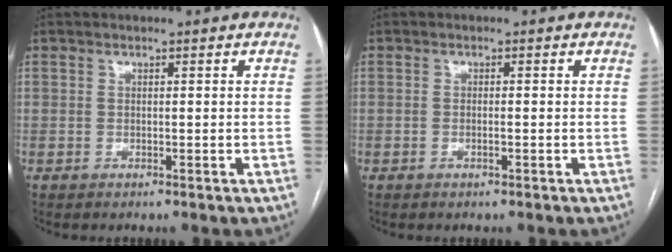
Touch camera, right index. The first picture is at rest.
{"total": 0.8, "force": [-0.2, 0.1, 0.7], "torque": [-0.015, 0.000, -0.002]}